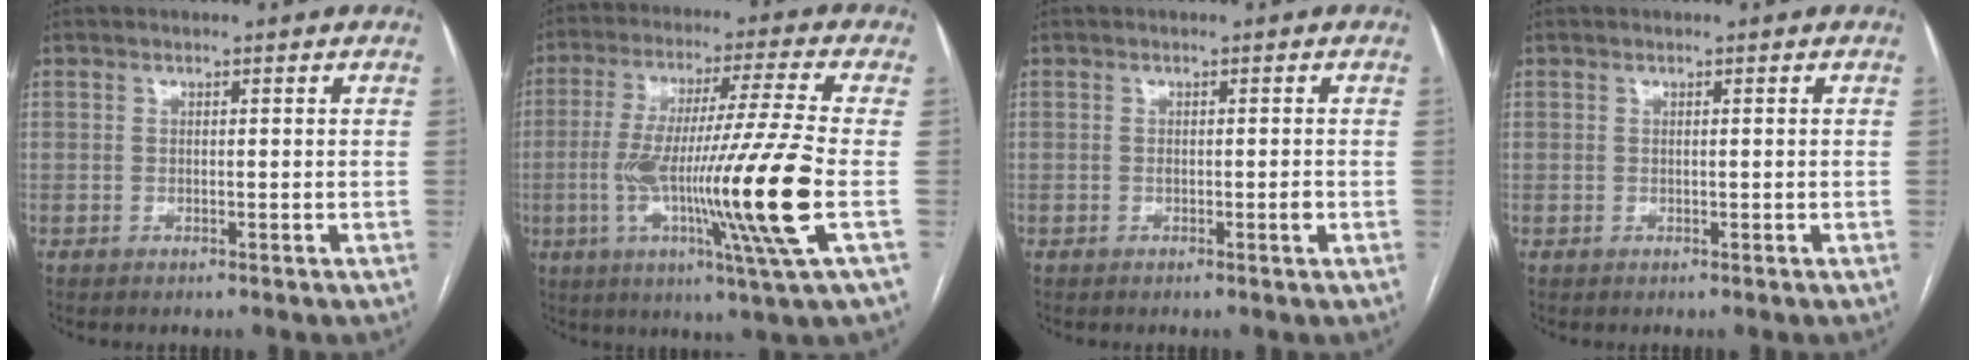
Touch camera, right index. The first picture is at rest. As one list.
[{"total": 18.2, "force": [-3.8, -2.1, 17.7], "torque": [-0.333, -0.021, -0.075]}, {"total": 1.2, "force": [-0.4, 0.0, 1.1], "torque": [-0.018, -0.001, -0.005]}, {"total": 0.0}]